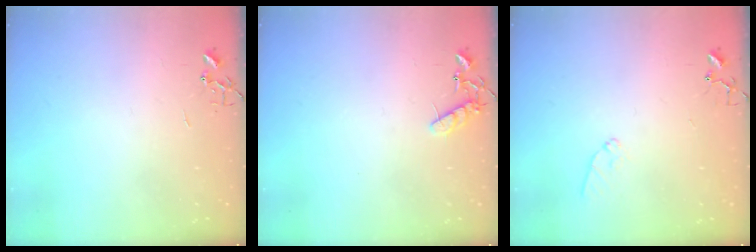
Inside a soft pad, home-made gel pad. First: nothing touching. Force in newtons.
{"total": 8.1, "press": 8.1, "slide": 0.3}
{"total": 6.4, "press": 6.4, "slide": 0.6}